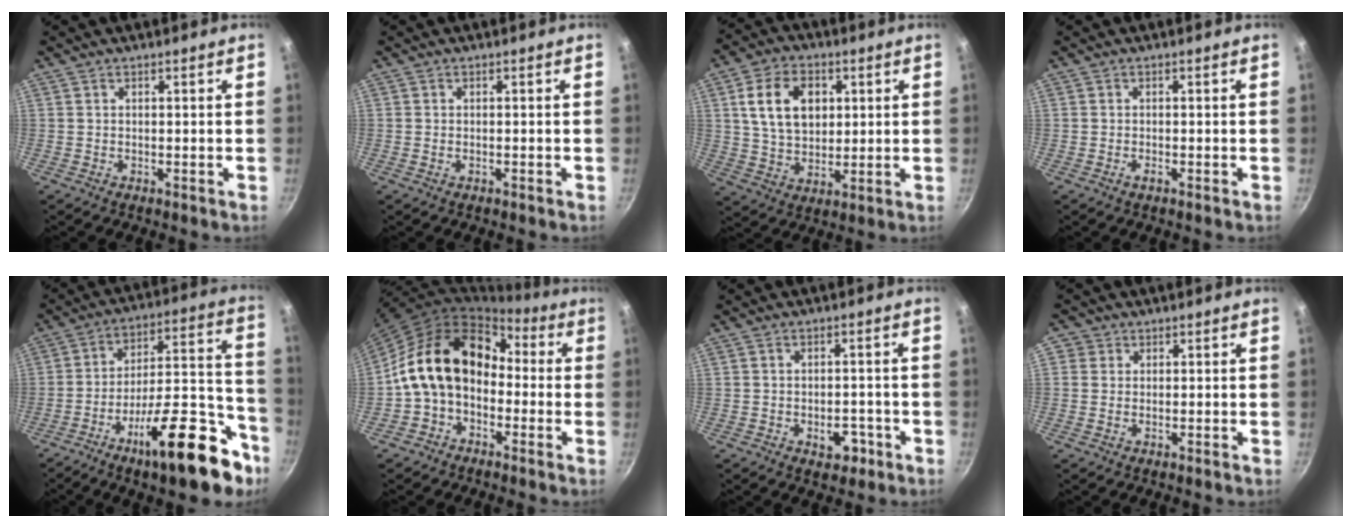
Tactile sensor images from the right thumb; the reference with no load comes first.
{"total": 0.6, "force": [-0.3, 0.3, 0.4], "torque": [-0.011, 0.003, -0.007]}
{"total": 12.5, "force": [3.2, 8.8, 8.2], "torque": [-0.123, -0.005, 0.058]}
{"total": 0.7, "force": [-0.5, 0.1, 0.5], "torque": [-0.012, 0.001, -0.012]}
{"total": 23.3, "force": [-12.9, 8.1, 17.6], "torque": [-0.207, 0.085, -0.201]}
{"total": 15.8, "force": [-1.0, 11.6, 10.7], "torque": [-0.153, 0.059, -0.031]}
{"total": 4.5, "force": [-2.0, 2.9, 2.8], "torque": [-0.018, 0.016, -0.022]}
{"total": 2.0, "force": [0.3, 2.0, 0.5], "torque": [0.005, -0.004, -0.004]}